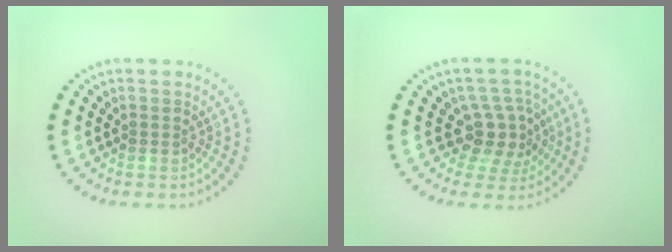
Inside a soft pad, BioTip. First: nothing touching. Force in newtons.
{"total": 3.6, "press": 3.1, "slide": 1.9}